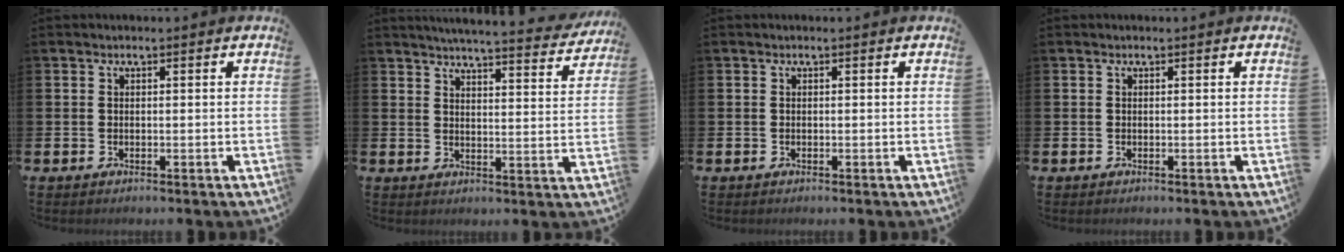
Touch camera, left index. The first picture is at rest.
{"total": 5.1, "force": [5.0, -0.1, 1.2], "torque": [-0.027, -0.038, 0.082]}
{"total": 0.0}
{"total": 0.0}